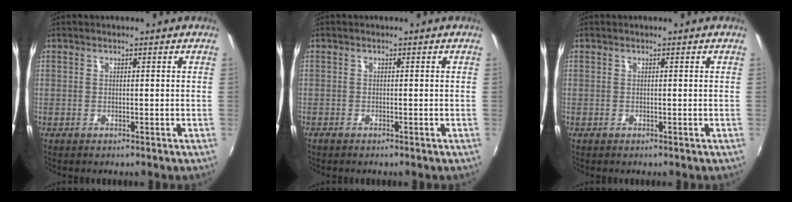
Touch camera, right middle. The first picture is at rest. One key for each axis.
{"total": 0.6, "fx": -0.6, "fy": 0.2, "fz": 0.2, "tx": -0.005, "ty": -0.003, "tz": -0.012}
{"total": 0.0}